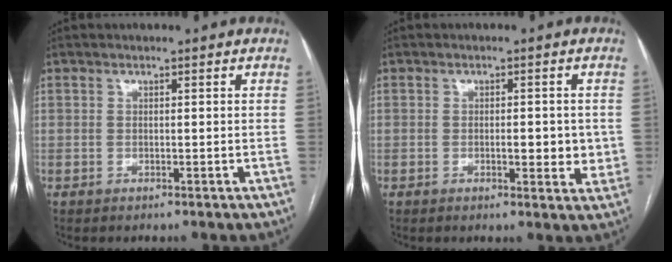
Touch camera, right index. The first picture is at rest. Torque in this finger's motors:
{"motor_torque": [0.58, -0.15, 0.17, 0.04]}